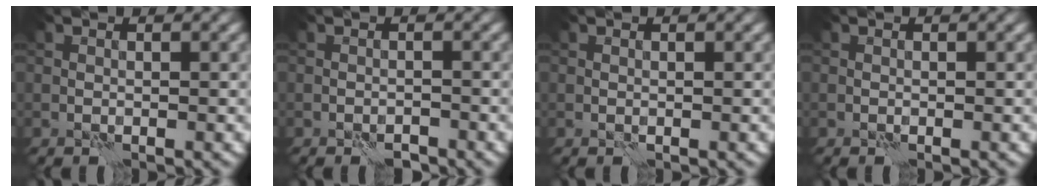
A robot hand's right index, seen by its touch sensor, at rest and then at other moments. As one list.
[{"total": 1.3, "force": [-1.1, 0.5, 0.4], "torque": [-0.001, 0.004, -0.018]}, {"total": 0.0}, {"total": 0.0}]